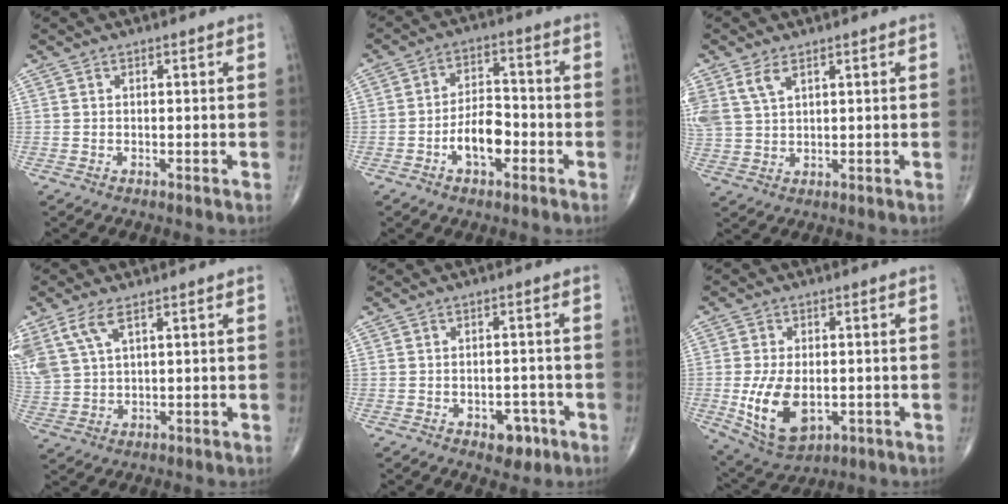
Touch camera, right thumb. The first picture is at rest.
{"total": 8.0, "force": [-2.9, 4.3, 6.1], "torque": [-0.088, 0.028, -0.053]}
{"total": 6.3, "force": [3.5, 3.4, 4.1], "torque": [-0.094, -0.001, 0.080]}
{"total": 7.8, "force": [4.4, 3.2, 5.7], "torque": [-0.144, -0.002, 0.099]}
{"total": 4.7, "force": [-2.4, 3.0, 2.8], "torque": [-0.017, 0.016, -0.027]}
{"total": 11.9, "force": [-2.2, 7.0, 9.3], "torque": [-0.163, -0.008, -0.021]}